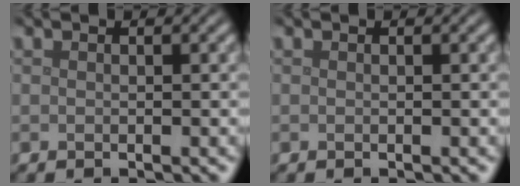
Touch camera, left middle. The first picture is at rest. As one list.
[{"total": 0.0}]